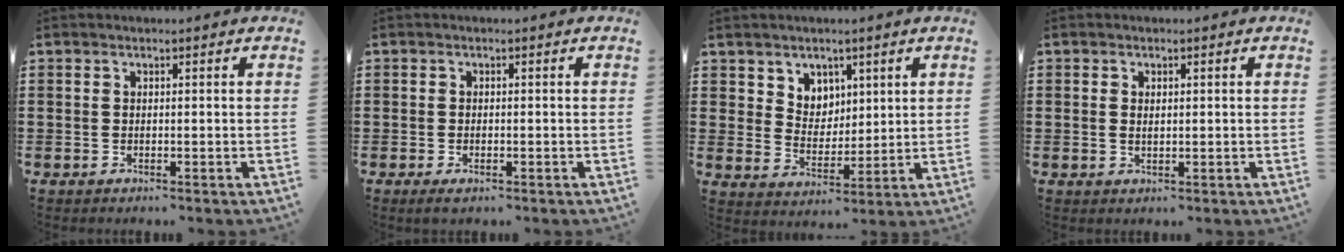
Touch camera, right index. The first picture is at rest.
{"total": 0.8, "force": [-0.5, 0.3, 0.6], "torque": [-0.011, -0.003, -0.009]}
{"total": 5.1, "force": [3.2, 4.0, 0.0], "torque": [-0.028, 0.003, 0.060]}
{"total": 0.9, "force": [0.3, 0.5, 0.7], "torque": [-0.015, 0.004, 0.004]}